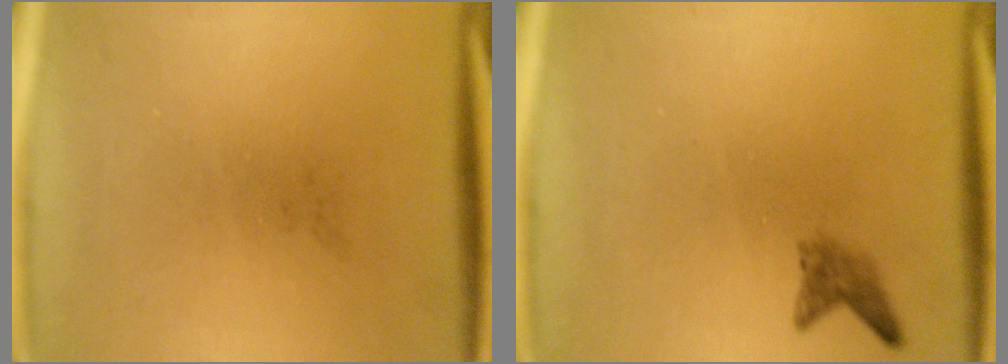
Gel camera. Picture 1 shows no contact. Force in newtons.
{"total": 1.6}